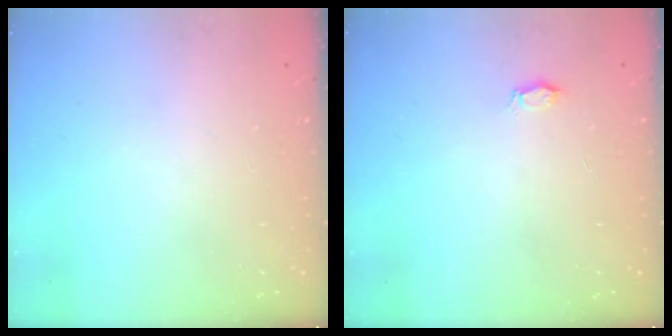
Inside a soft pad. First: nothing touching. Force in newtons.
{"total": 2.7, "press": 2.7, "slide": 0.3}